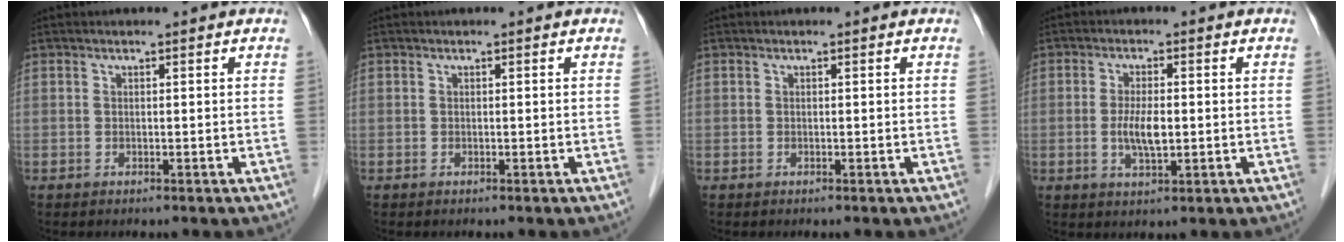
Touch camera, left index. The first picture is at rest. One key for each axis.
{"total": 0.0}
{"total": 0.0}
{"total": 4.4, "fx": -0.4, "fy": 1.3, "fz": 4.2, "tx": -0.085, "ty": -0.005, "tz": -0.008}